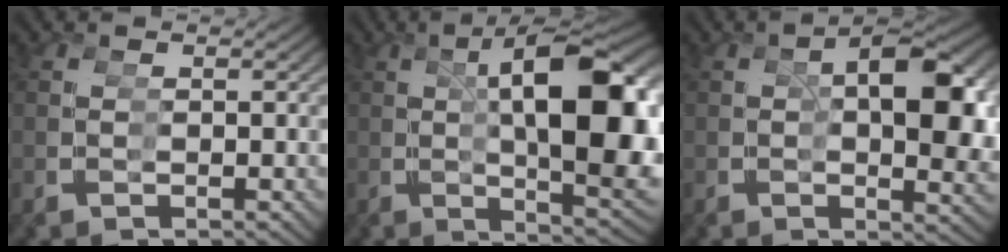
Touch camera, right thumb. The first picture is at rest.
{"total": 13.8, "force": [1.0, 4.4, 13.1], "torque": [-0.165, 0.012, 0.019]}
{"total": 6.7, "force": [0.9, 1.6, 6.4], "torque": [-0.073, 0.015, 0.012]}